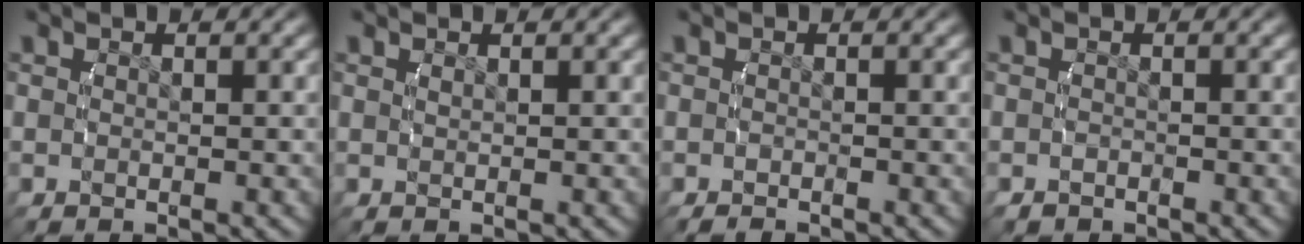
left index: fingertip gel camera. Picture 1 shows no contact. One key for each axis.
{"total": 0.7, "fx": 0.3, "fy": -0.6, "fz": 0.0, "tx": -0.006, "ty": -0.009, "tz": 0.012}
{"total": 0.8, "fx": -0.7, "fy": -0.2, "fz": 0.0, "tx": -0.005, "ty": -0.004, "tz": -0.012}
{"total": 0.7, "fx": -0.6, "fy": -0.1, "fz": -0.2, "tx": -0.006, "ty": -0.007, "tz": -0.006}